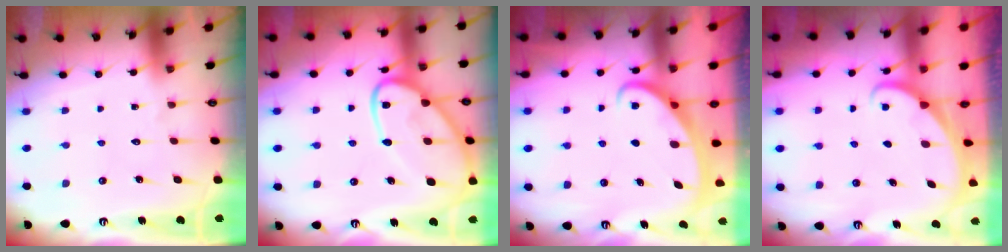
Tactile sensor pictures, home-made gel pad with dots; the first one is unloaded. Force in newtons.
{"total": 17.0, "press": 16.9, "slide": 1.4}
{"total": 2.6, "press": 2.6, "slide": 0.4}
{"total": 1.6, "press": 1.6, "slide": 0.1}